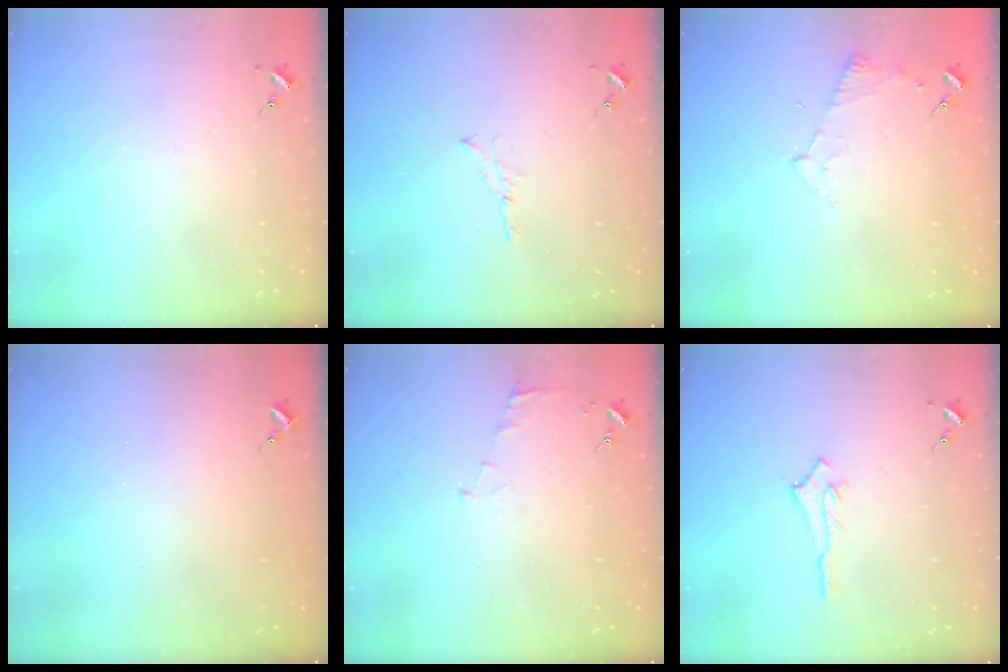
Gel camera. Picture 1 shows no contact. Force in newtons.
{"total": 3.0, "press": 3.0, "slide": 0.3}
{"total": 5.2, "press": 5.1, "slide": 0.6}
{"total": 0.7, "press": 0.7, "slide": 0.1}
{"total": 4.4, "press": 4.4, "slide": 0.4}
{"total": 2.8, "press": 2.7, "slide": 0.4}